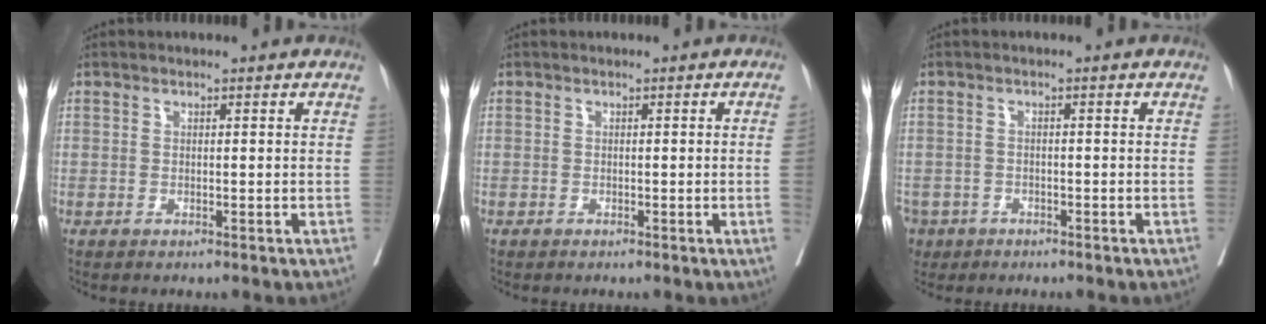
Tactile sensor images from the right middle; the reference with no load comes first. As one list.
[{"total": 1.5, "force": [-0.3, -0.6, 1.4], "torque": [-0.015, -0.001, -0.005]}, {"total": 5.1, "force": [-3.3, 3.8, 1.0], "torque": [-0.022, 0.003, -0.053]}]